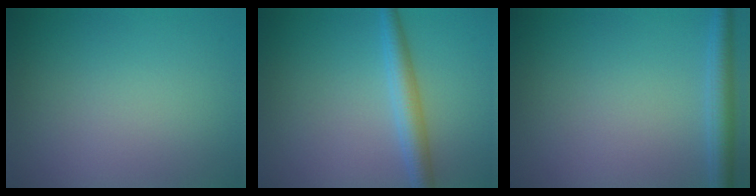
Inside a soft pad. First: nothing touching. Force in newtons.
{"total": 3.0, "press": 3.0, "slide": 0.1}
{"total": 2.8, "press": 2.8, "slide": 0.2}